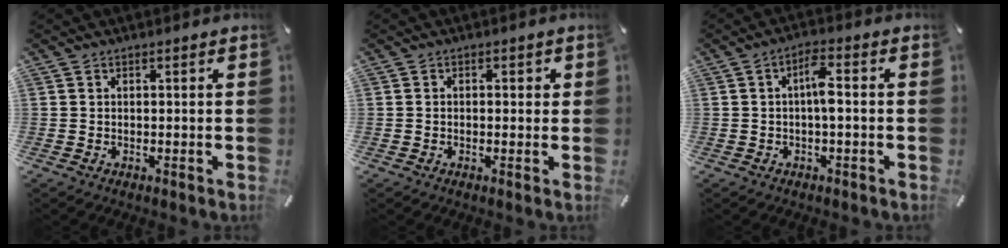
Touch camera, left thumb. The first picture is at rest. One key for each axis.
{"total": 1.3, "fx": -0.4, "fy": 1.0, "fz": 0.7, "tx": -0.015, "ty": 0.005, "tz": -0.011}
{"total": 5.2, "fx": -0.3, "fy": 1.7, "fz": 4.9, "tx": -0.092, "ty": 0.015, "tz": -0.007}